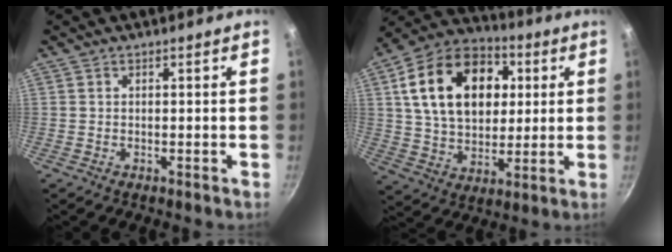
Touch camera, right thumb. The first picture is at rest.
{"total": 22.6, "force": [5.4, 15.6, 15.4], "torque": [-0.235, 0.008, 0.085]}